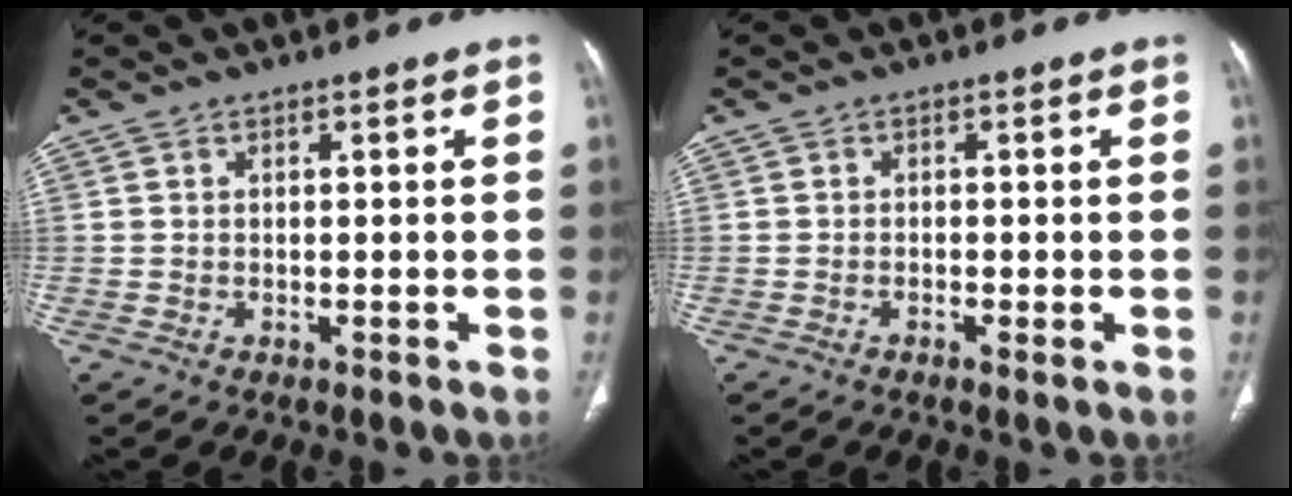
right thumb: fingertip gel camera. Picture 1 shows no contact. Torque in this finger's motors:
{"motor_torque": [-0.38, -0.33, -0.19, -0.05, 0.00]}